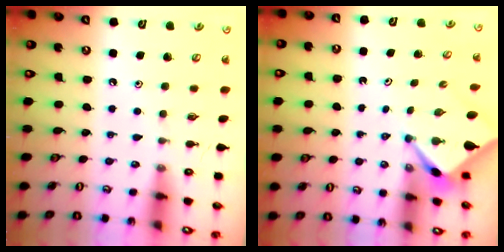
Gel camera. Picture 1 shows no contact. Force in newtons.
{"total": 2.5, "press": 2.5, "slide": 0.3}